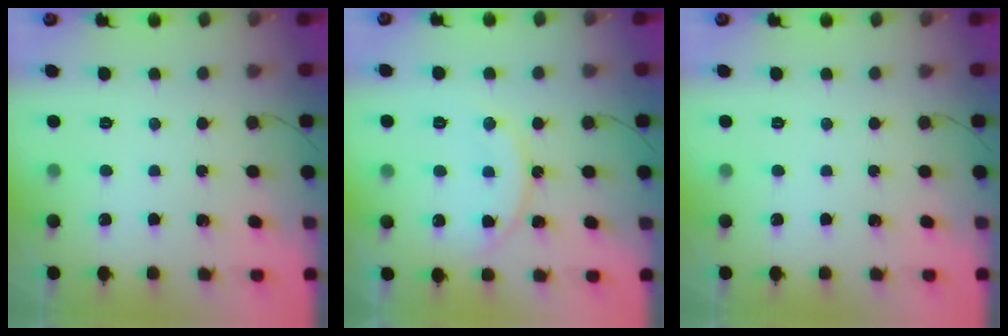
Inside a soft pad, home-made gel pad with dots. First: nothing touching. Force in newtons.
{"total": 14.1, "press": 14.1, "slide": 1.1}
{"total": 0.0}